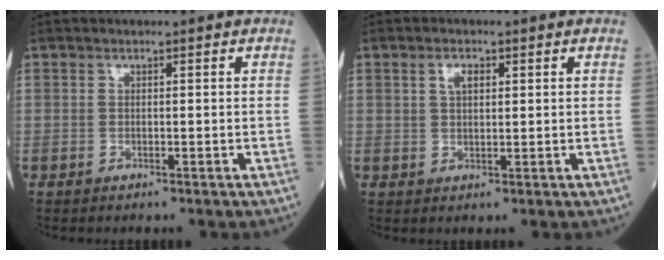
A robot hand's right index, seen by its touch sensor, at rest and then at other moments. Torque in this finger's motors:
{"motor_torque": [0.20, 0.17, -0.01, 0.00]}